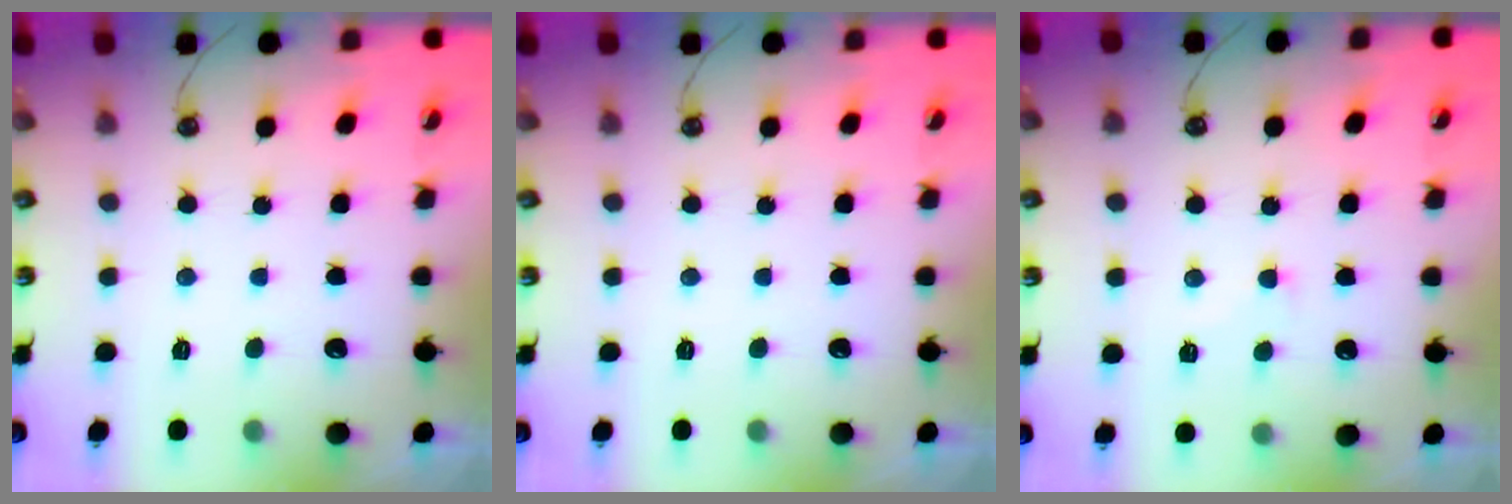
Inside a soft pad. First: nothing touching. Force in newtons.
{"total": 0.0}
{"total": 4.5, "press": 4.4, "slide": 0.7}